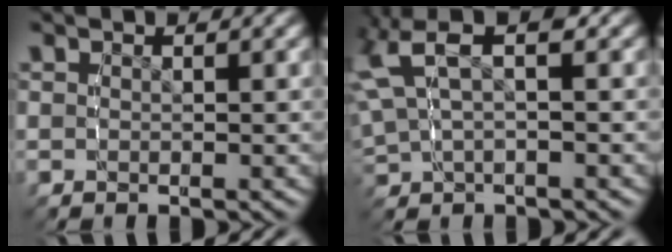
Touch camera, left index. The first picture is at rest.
{"total": 7.6, "force": [3.0, 4.4, 5.4], "torque": [-0.102, 0.028, 0.040]}